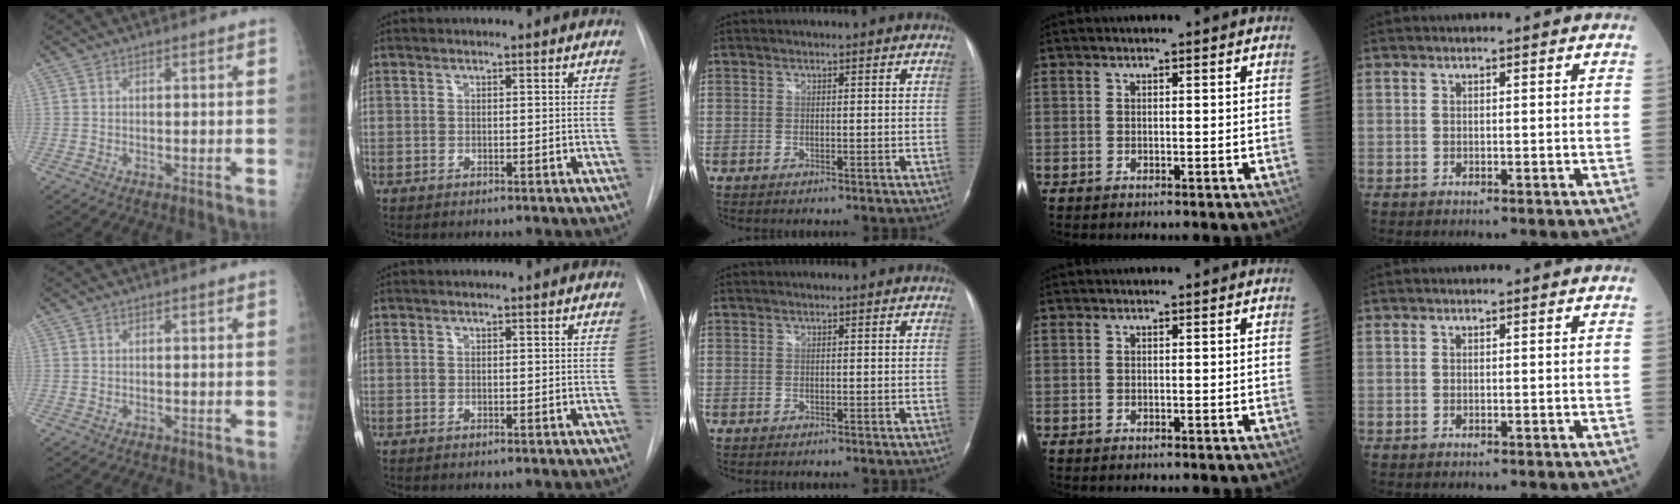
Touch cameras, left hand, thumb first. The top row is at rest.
{}